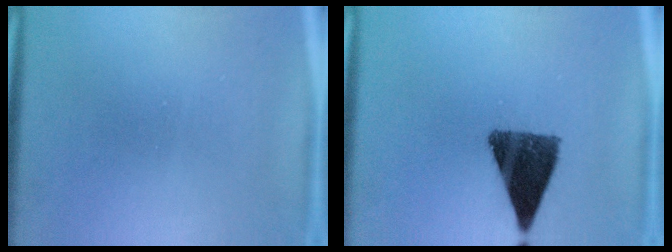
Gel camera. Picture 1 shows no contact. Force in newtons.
{"total": 11.4}